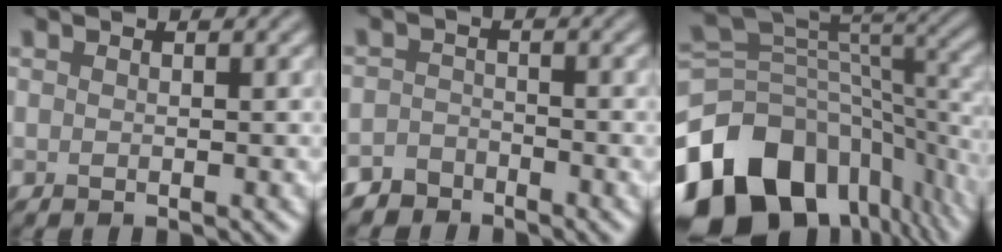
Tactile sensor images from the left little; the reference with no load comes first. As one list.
[{"total": 2.6, "force": [-2.4, 1.2, 0.0], "torque": [0.009, 0.001, -0.048]}, {"total": 15.2, "force": [-8.2, 10.1, 7.9], "torque": [-0.194, -0.006, -0.129]}]